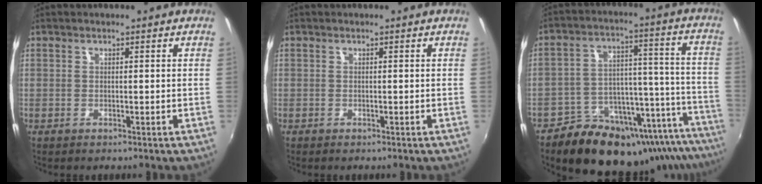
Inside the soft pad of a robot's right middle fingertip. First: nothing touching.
{"total": 0.0}
{"total": 26.2, "force": [-21.9, 10.3, 10.0], "torque": [-0.136, 0.037, -0.284]}